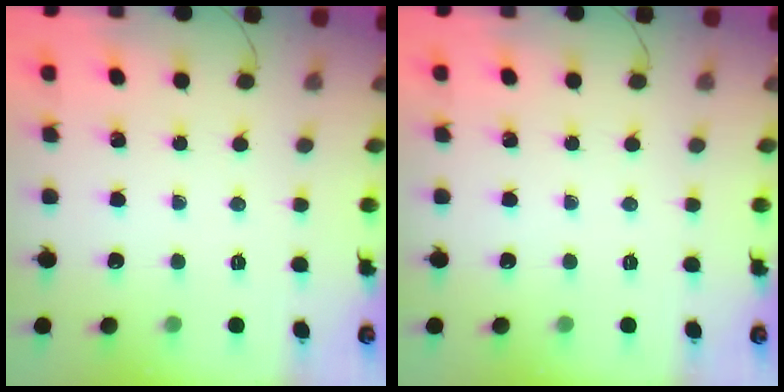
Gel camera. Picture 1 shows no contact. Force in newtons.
{"total": 0.0}